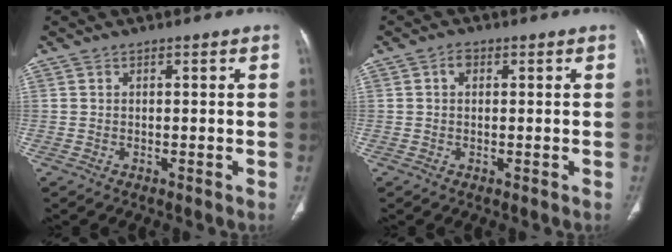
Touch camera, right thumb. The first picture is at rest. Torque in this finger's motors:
{"motor_torque": [1.15, 0.99, 0.00, -0.44, -0.02]}